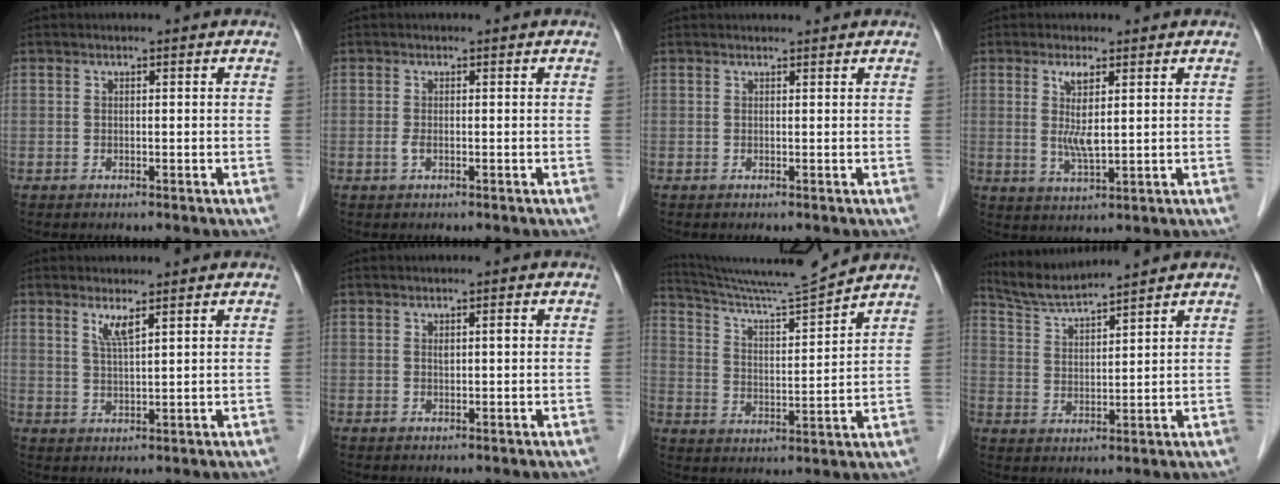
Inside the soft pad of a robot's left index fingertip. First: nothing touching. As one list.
[{"total": 0.8, "force": [-0.3, 0.2, 0.7], "torque": [-0.019, -0.003, -0.005]}, {"total": 2.0, "force": [2.0, 0.2, 0.4], "torque": [-0.008, 0.018, 0.029]}, {"total": 4.7, "force": [1.2, 0.4, 4.5], "torque": [-0.090, -0.008, 0.026]}, {"total": 2.8, "force": [1.8, -0.1, 2.2], "torque": [-0.047, -0.007, 0.039]}, {"total": 1.2, "force": [0.3, 0.3, 1.1], "torque": [-0.021, 0.005, 0.006]}, {"total": 12.2, "force": [11.6, -2.4, 2.8], "torque": [-0.058, -0.024, 0.201]}, {"total": 6.4, "force": [6.2, -1.0, 1.3], "torque": [-0.040, 0.007, 0.128]}]